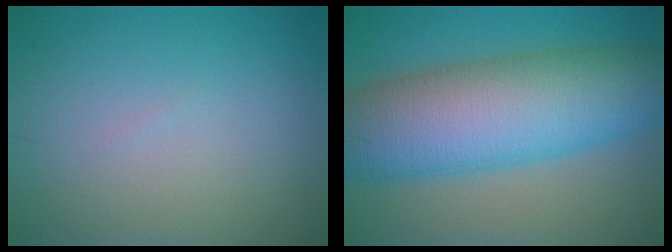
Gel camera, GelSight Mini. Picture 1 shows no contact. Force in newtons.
{"total": 12.1, "press": 12.1, "slide": 0.3}